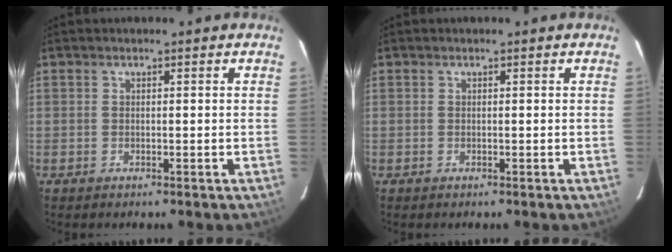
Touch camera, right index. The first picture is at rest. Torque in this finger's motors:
{"motor_torque": [0.00, 0.00, 0.10, 0.01]}